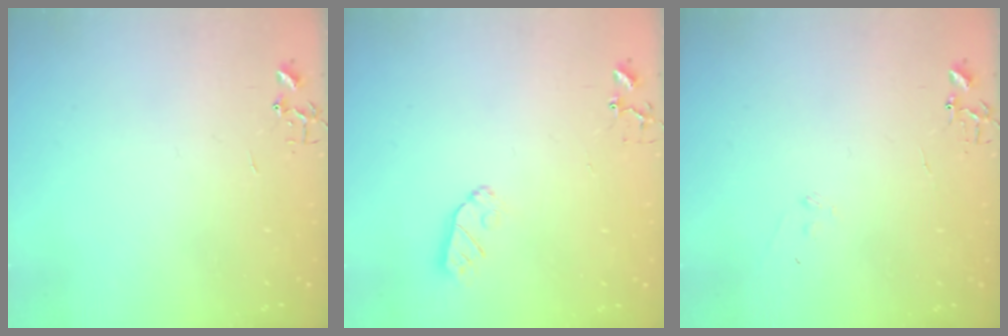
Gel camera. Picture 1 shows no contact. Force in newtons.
{"total": 5.5, "press": 5.4, "slide": 0.8}
{"total": 7.1, "press": 7.1, "slide": 0.7}